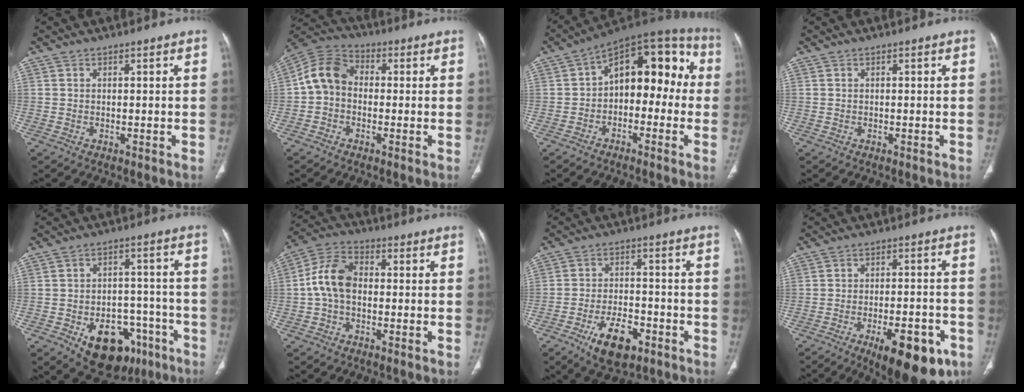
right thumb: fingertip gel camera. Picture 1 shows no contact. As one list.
[{"total": 8.8, "force": [-0.5, 6.9, 5.4], "torque": [-0.092, 0.028, -0.025]}, {"total": 15.5, "force": [0.4, 9.4, 12.4], "torque": [-0.116, 0.056, -0.013]}, {"total": 0.0}, {"total": 15.9, "force": [-8.0, 10.3, 9.1], "torque": [-0.087, 0.048, -0.104]}, {"total": 9.1, "force": [-0.5, 6.1, 6.7], "torque": [-0.125, 0.028, -0.020]}, {"total": 10.0, "force": [-5.2, 5.1, 6.9], "torque": [-0.107, 0.023, -0.083]}, {"total": 15.8, "force": [-8.2, 6.3, 12.0], "torque": [-0.127, 0.035, -0.105]}]